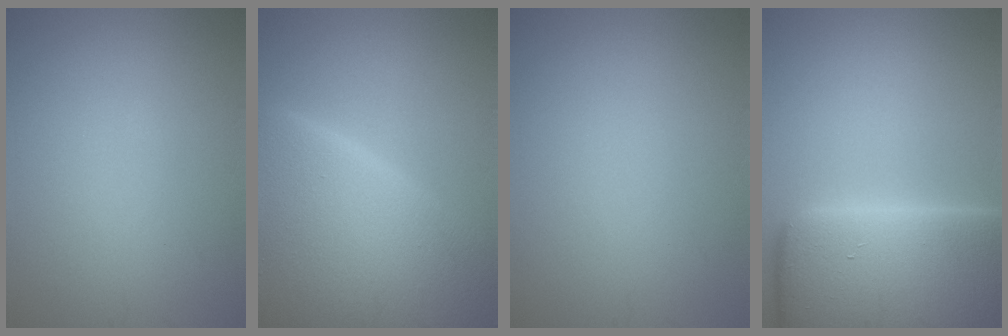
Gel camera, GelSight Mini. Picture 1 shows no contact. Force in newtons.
{"total": 14.2, "press": 14.2, "slide": 0.8}
{"total": 0.0}
{"total": 19.1, "press": 19.1, "slide": 1.9}